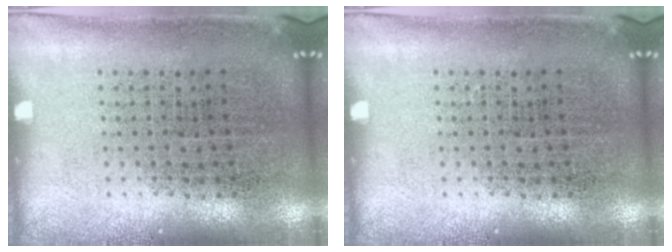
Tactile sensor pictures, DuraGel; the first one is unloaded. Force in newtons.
{"total": 0.0}